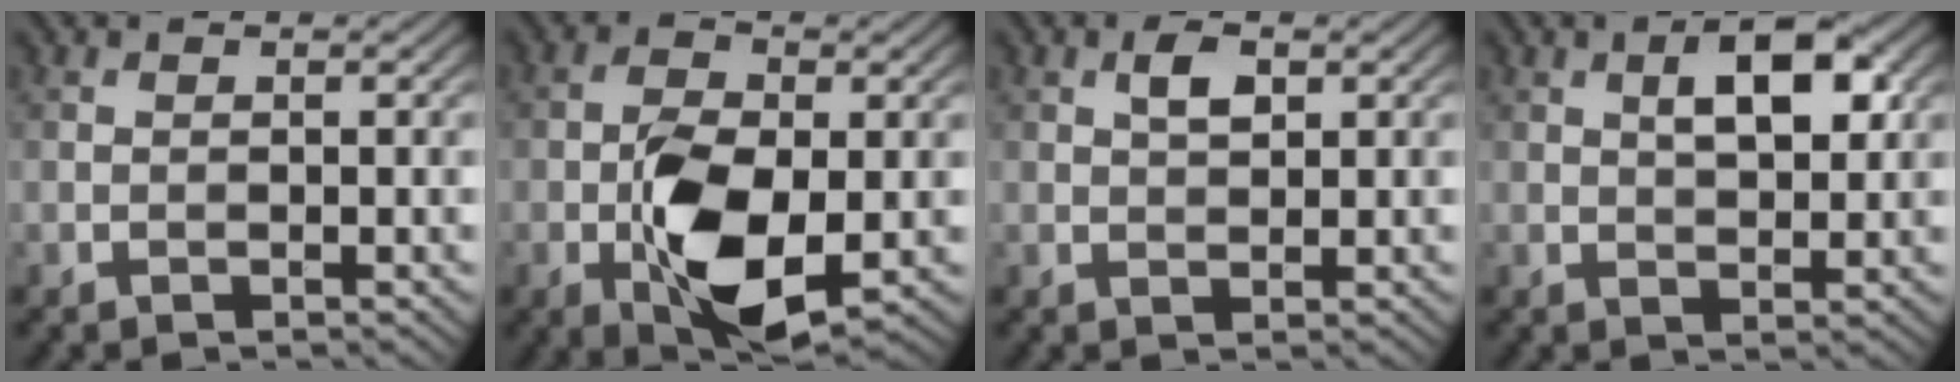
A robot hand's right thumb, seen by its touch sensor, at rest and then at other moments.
{"total": 9.3, "force": [-2.2, 4.9, 7.6], "torque": [-0.149, -0.010, -0.039]}
{"total": 2.4, "force": [0.9, 1.2, 1.9], "torque": [-0.038, 0.003, 0.016]}
{"total": 6.2, "force": [2.0, 2.7, 5.2], "torque": [-0.082, 0.006, 0.030]}